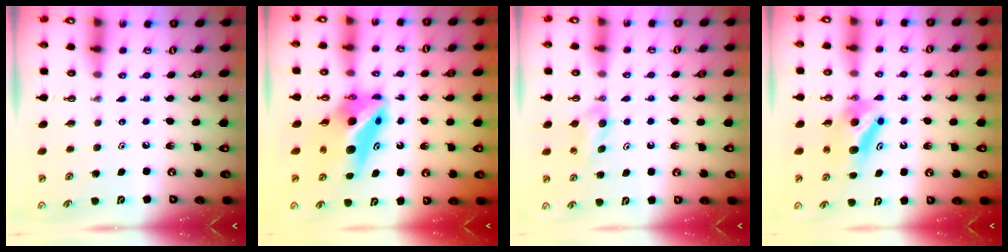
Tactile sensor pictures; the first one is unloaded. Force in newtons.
{"total": 10.2, "press": 10.2, "slide": 0.8}
{"total": 4.7, "press": 4.7, "slide": 0.2}
{"total": 7.1, "press": 6.2, "slide": 3.5}